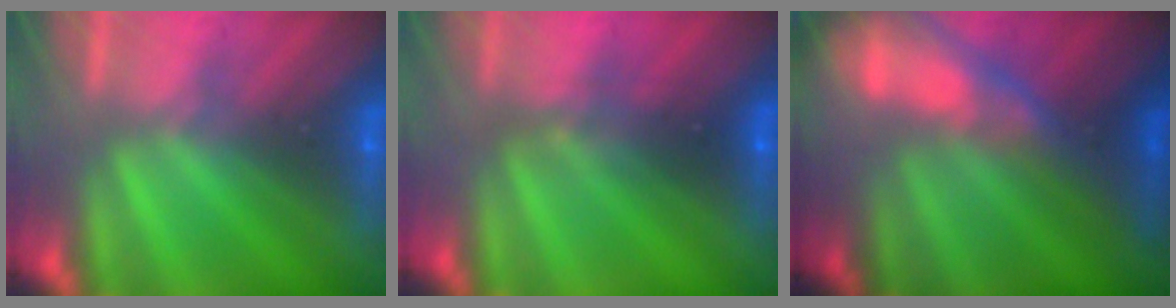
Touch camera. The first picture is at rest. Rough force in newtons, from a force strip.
{"total": 2.3}
{"total": 7.3}